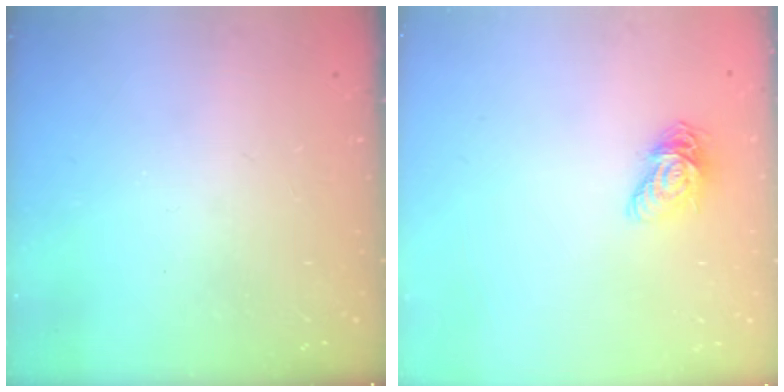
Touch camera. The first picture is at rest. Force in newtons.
{"total": 8.4, "press": 8.4, "slide": 0.3}